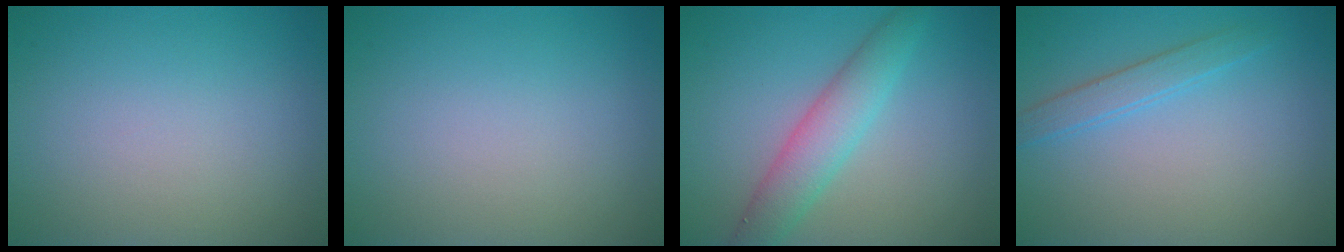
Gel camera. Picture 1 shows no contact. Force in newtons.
{"total": 0.0}
{"total": 4.1, "press": 4.1, "slide": 0.1}
{"total": 1.9, "press": 1.9, "slide": 0.1}